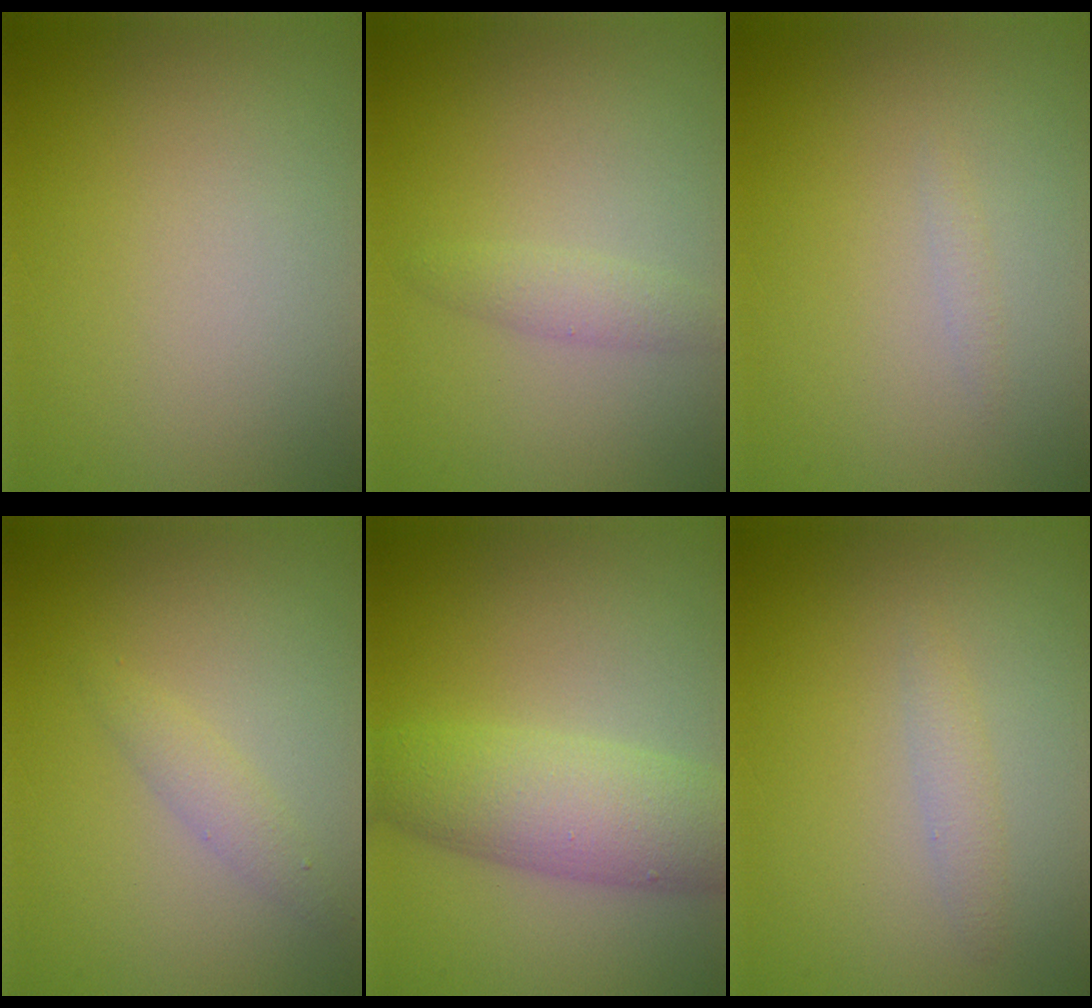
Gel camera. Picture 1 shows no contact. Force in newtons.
{"total": 1.5, "press": 1.5, "slide": 0.1}
{"total": 0.5, "press": 0.5, "slide": 0.0}
{"total": 1.5, "press": 1.5, "slide": 0.0}
{"total": 6.1, "press": 6.1, "slide": 0.1}
{"total": 1.2, "press": 1.2, "slide": 0.0}